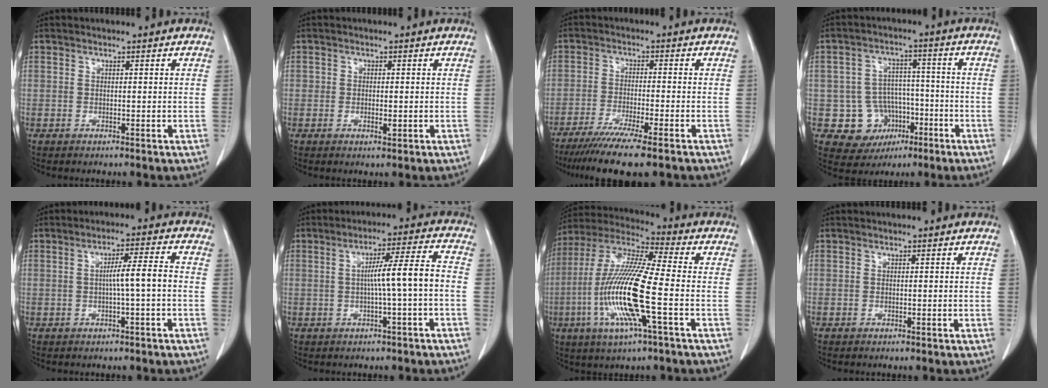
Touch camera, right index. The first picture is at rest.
{"total": 1.5, "force": [-0.3, 0.7, 1.2], "torque": [-0.018, -0.002, -0.003]}
{"total": 10.9, "force": [-8.3, -0.1, 7.1], "torque": [-0.108, -0.028, -0.130]}
{"total": 8.8, "force": [-2.9, 8.0, 2.1], "torque": [-0.029, 0.021, -0.031]}
{"total": 4.9, "force": [-0.7, -0.3, 4.8], "torque": [-0.078, 0.011, -0.011]}
{"total": 7.2, "force": [-1.0, -0.7, 7.1], "torque": [-0.114, 0.016, -0.013]}
{"total": 16.8, "force": [-4.0, 1.0, 16.3], "torque": [-0.344, -0.013, -0.086]}
{"total": 0.0}